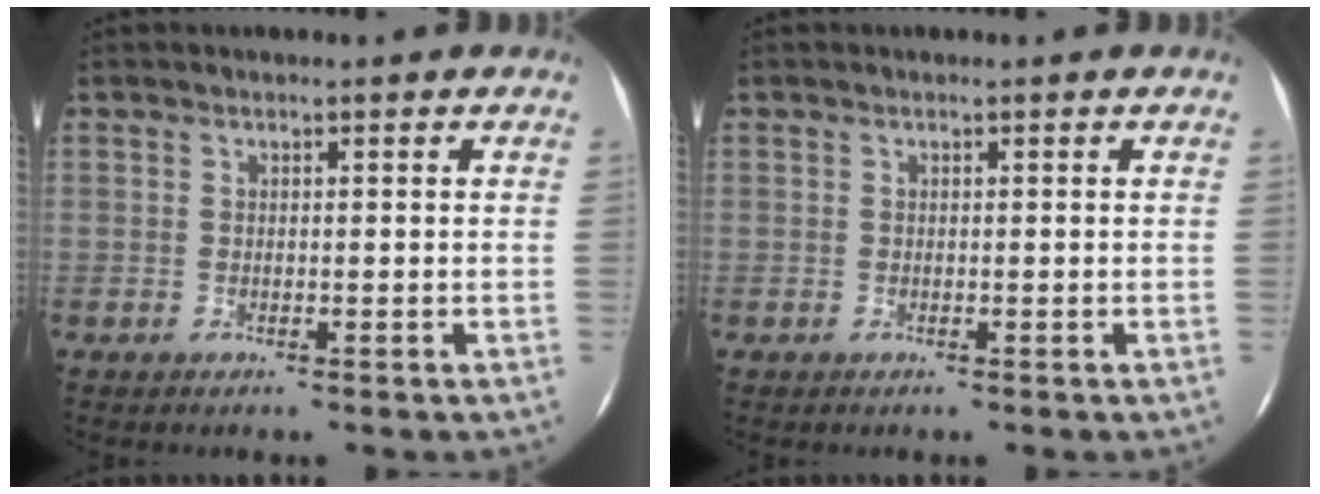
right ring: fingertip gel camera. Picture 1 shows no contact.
{"total": 0.0}